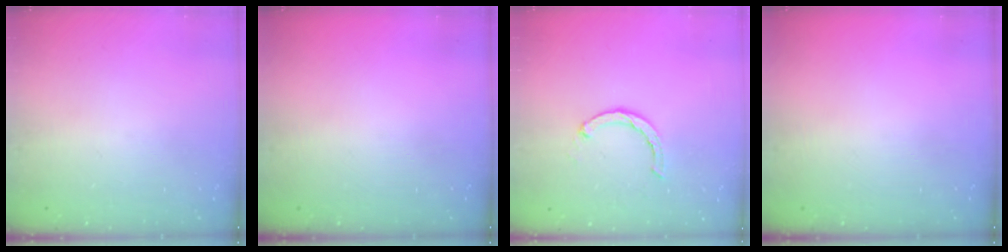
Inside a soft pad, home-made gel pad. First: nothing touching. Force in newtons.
{"total": 0.0}
{"total": 2.1, "press": 2.0, "slide": 0.4}
{"total": 0.0}